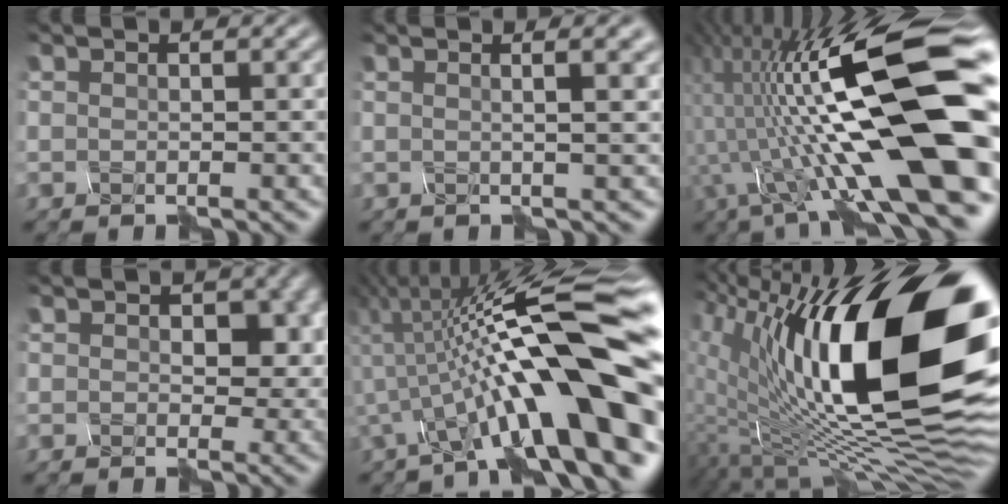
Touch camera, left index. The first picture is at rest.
{"total": 6.0, "force": [2.3, 2.2, 5.1], "torque": [-0.053, 0.048, 0.013]}
{"total": 16.0, "force": [-2.1, 4.5, 15.2], "torque": [-0.250, 0.037, -0.026]}
{"total": 3.5, "force": [0.3, 2.3, 2.6], "torque": [-0.050, 0.006, 0.023]}
{"total": 14.0, "force": [-3.9, 2.8, 13.2], "torque": [-0.187, 0.040, -0.047]}
{"total": 19.1, "force": [2.8, 7.2, 17.5], "torque": [-0.295, 0.022, 0.059]}